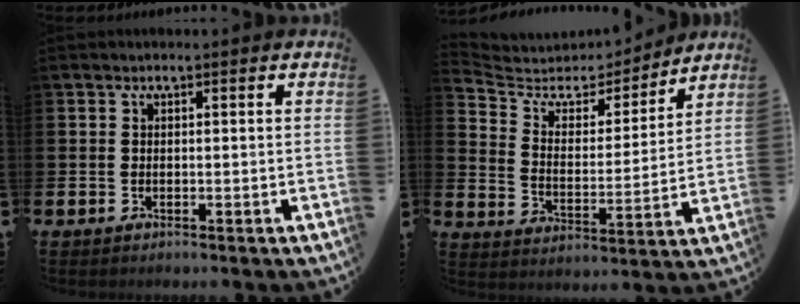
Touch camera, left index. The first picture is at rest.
{"total": 5.7, "force": [5.0, 2.6, 1.1], "torque": [-0.061, -0.040, 0.082]}